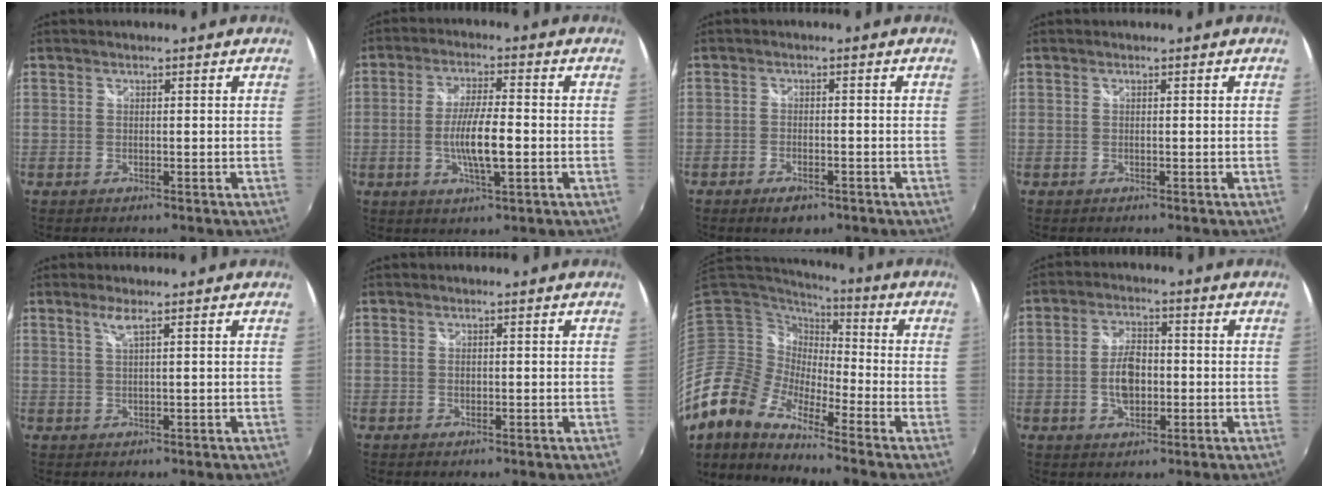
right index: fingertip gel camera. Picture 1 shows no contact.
{"total": 8.2, "force": [-1.7, 1.6, 7.8], "torque": [-0.148, -0.005, -0.030]}
{"total": 4.0, "force": [-2.7, 2.1, 2.2], "torque": [-0.053, -0.007, -0.044]}
{"total": 0.0}
{"total": 2.0, "force": [1.1, -0.3, 1.6], "torque": [-0.032, -0.001, 0.023]}
{"total": 0.6, "force": [0.0, 0.6, 0.3], "torque": [-0.003, 0.000, 0.000]}
{"total": 10.7, "force": [-7.9, 4.4, 5.8], "torque": [-0.091, -0.007, -0.170]}
{"total": 6.9, "force": [-1.1, 4.1, 5.5], "torque": [-0.103, 0.008, -0.015]}